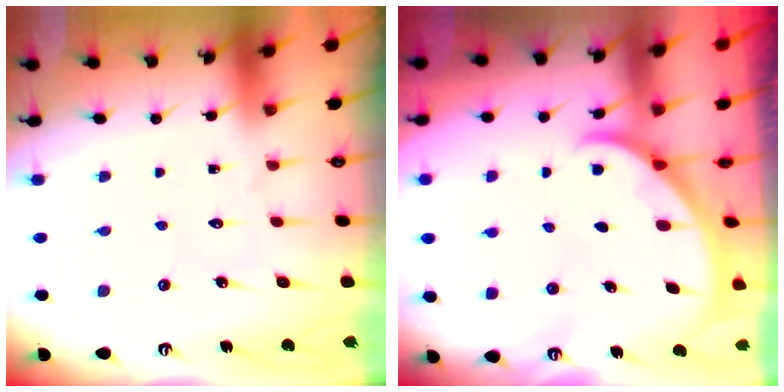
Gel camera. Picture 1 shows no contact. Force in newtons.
{"total": 1.9, "press": 1.9, "slide": 0.1}